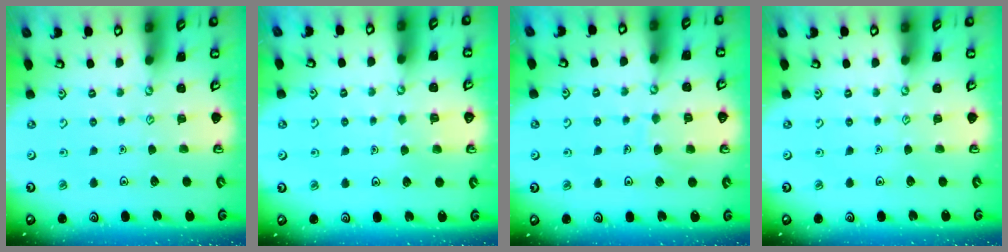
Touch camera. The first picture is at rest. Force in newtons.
{"total": 3.1, "press": 3.1, "slide": 0.4}
{"total": 6.2, "press": 6.1, "slide": 0.7}
{"total": 0.0}